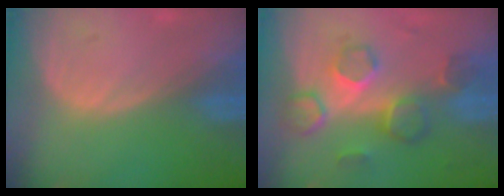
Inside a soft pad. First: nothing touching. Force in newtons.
{"total": 8.7, "press": 7.6, "slide": 4.2}